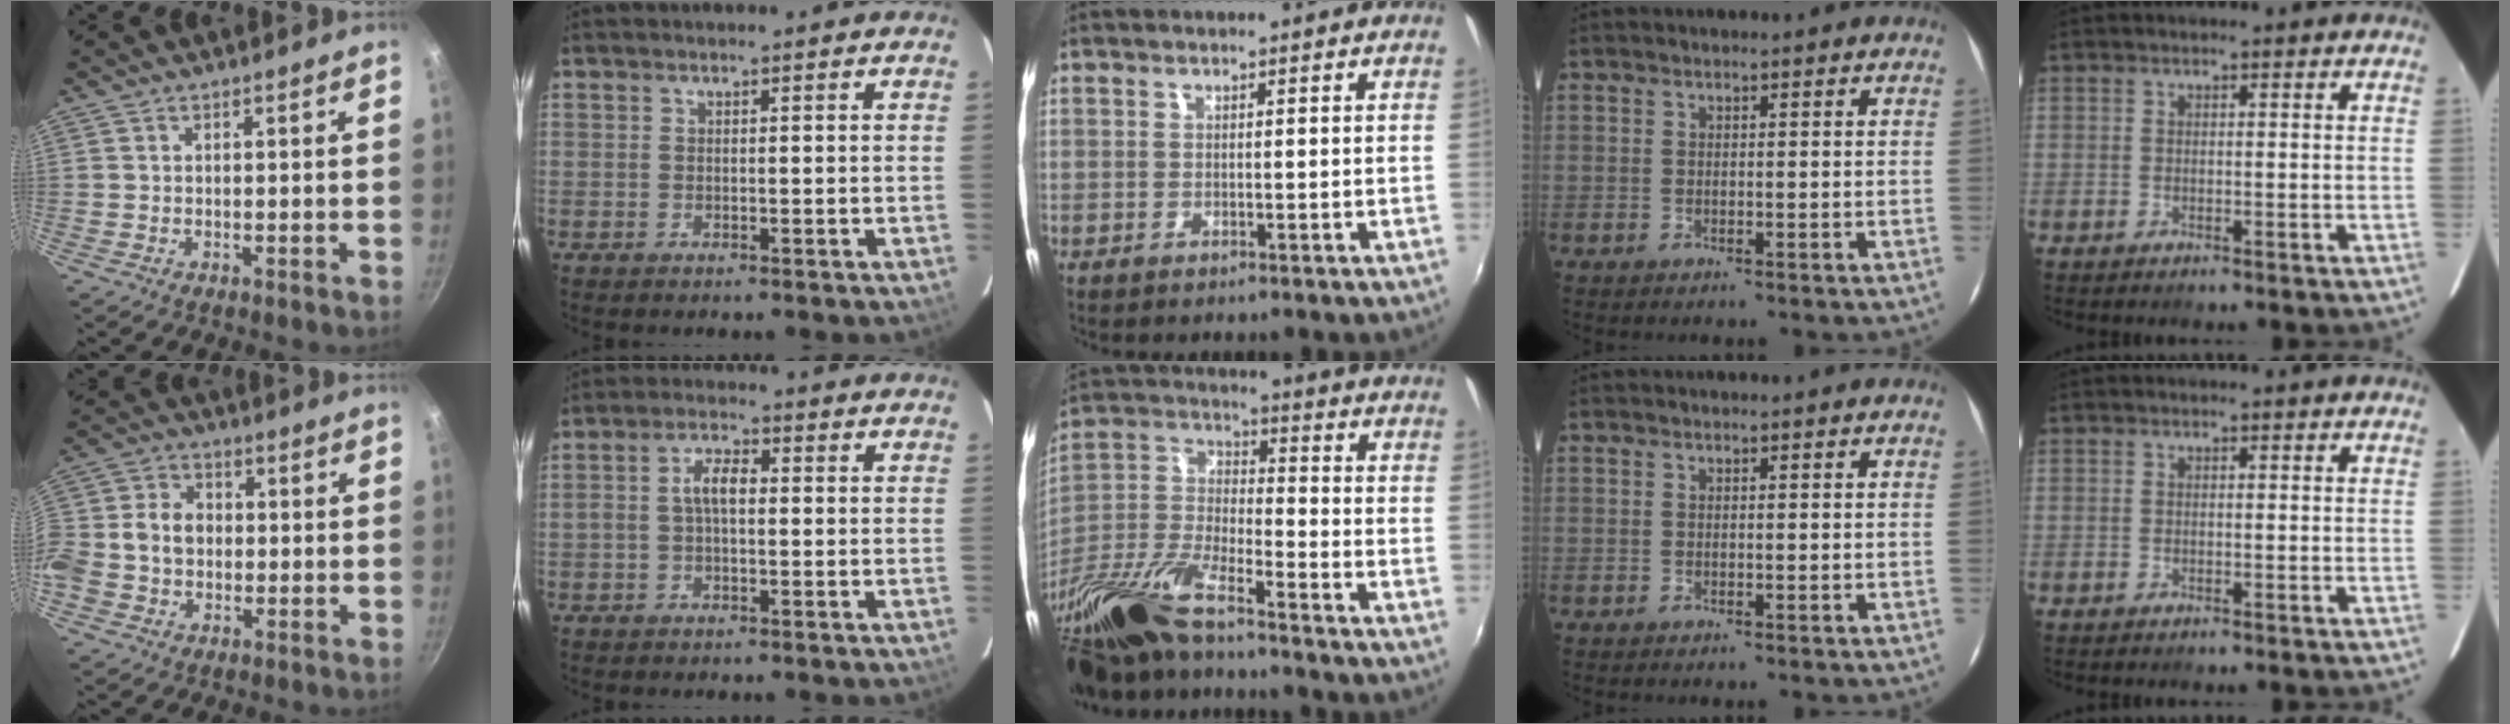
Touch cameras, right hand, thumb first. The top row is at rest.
{"thumb": {"total": 12.7, "force": [-1.2, 10.1, 7.7], "torque": [-0.142, 0.035, -0.037]}, "index": {"total": 4.2, "force": [-0.1, 1.9, 3.7], "torque": [-0.075, 0.013, -0.002]}, "middle": {"total": 17.4, "force": [-13.2, 3.9, 10.7], "torque": [-0.234, -0.028, -0.264]}}